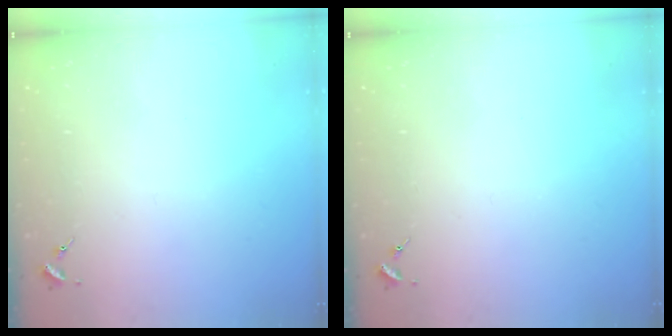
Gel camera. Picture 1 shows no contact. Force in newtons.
{"total": 0.0}